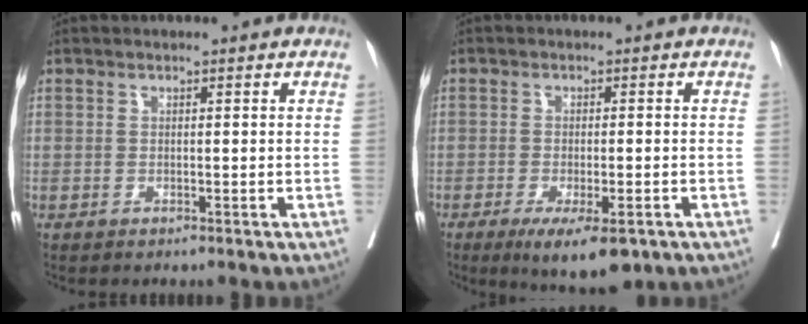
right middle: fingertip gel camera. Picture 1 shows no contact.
{"total": 8.4, "force": [-5.1, 2.2, 6.3], "torque": [-0.090, -0.016, -0.076]}